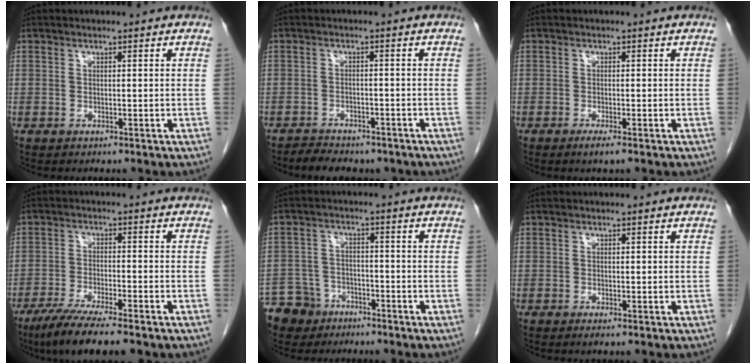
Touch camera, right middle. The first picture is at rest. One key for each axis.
{"total": 7.2, "fx": -6.0, "fy": 2.9, "fz": 2.7, "tx": -0.045, "ty": 0.003, "tz": -0.078}
{"total": 1.2, "fx": -0.8, "fy": -0.1, "fz": 0.9, "tx": -0.019, "ty": -0.004, "tz": -0.016}
{"total": 9.2, "fx": -6.9, "fy": 0.8, "fz": 6.1, "tx": -0.102, "ty": -0.023, "tz": -0.113}
{"total": 7.3, "fx": -5.4, "fy": 5.0, "fz": 0.6, "tx": -0.017, "ty": 0.001, "tz": -0.095}
{"total": 0.0}